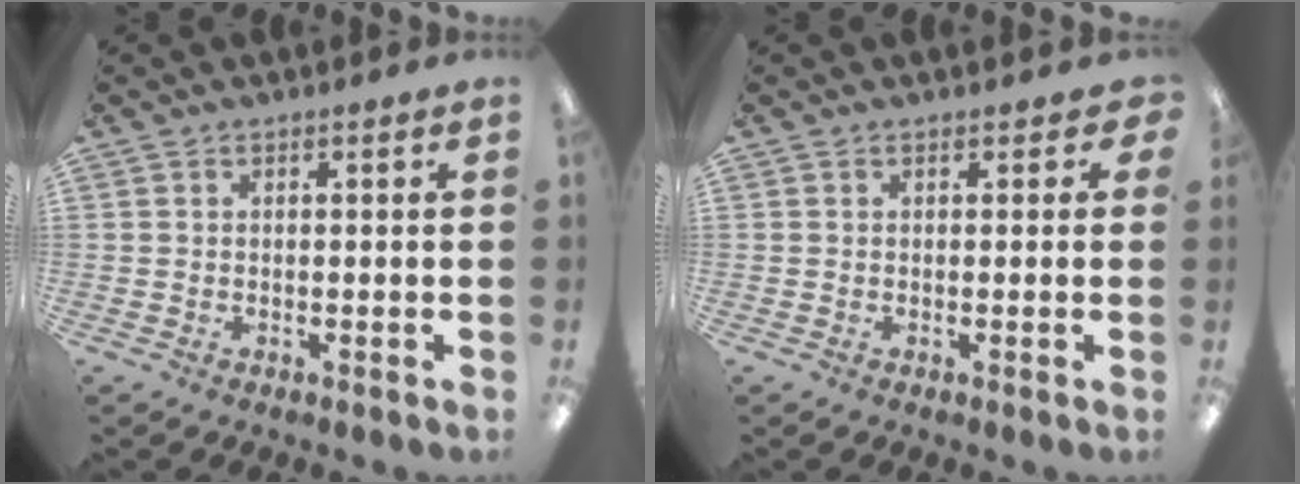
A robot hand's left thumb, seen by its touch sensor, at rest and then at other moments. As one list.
[{"total": 1.4, "force": [0.6, 1.0, 0.8], "torque": [-0.008, 0.001, 0.009]}]